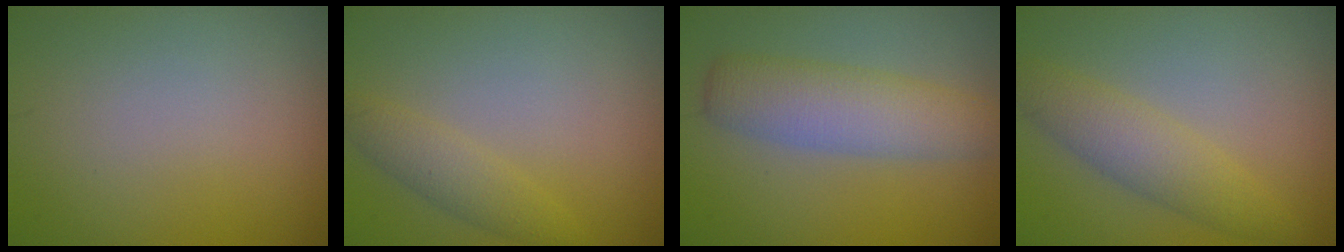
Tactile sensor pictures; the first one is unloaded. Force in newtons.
{"total": 2.2, "press": 2.2, "slide": 0.0}
{"total": 4.9, "press": 4.9, "slide": 0.1}
{"total": 3.5, "press": 3.5, "slide": 0.1}